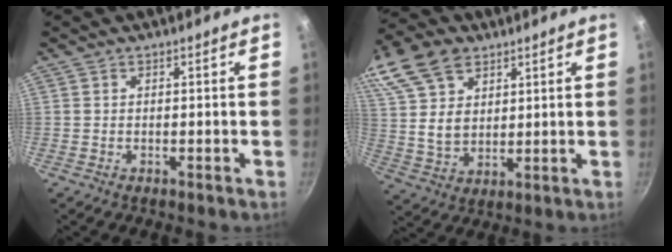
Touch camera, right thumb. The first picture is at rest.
{"total": 18.3, "force": [10.0, 12.0, 9.6], "torque": [-0.197, -0.002, 0.195]}